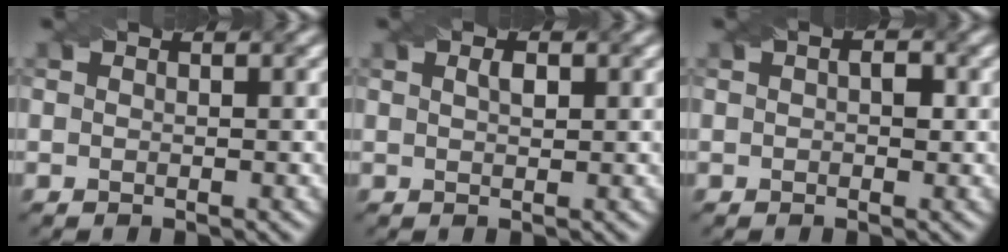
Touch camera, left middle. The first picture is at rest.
{"total": 1.1, "force": [0.5, 0.5, 0.9], "torque": [-0.020, 0.002, 0.010]}
{"total": 1.4, "force": [0.1, 0.8, 1.2], "torque": [-0.017, 0.003, 0.001]}